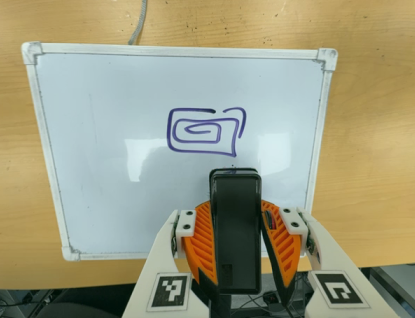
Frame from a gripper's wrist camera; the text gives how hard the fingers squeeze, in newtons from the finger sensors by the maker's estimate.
{"total": 8.1, "left": 6.4, "right": 9.8}